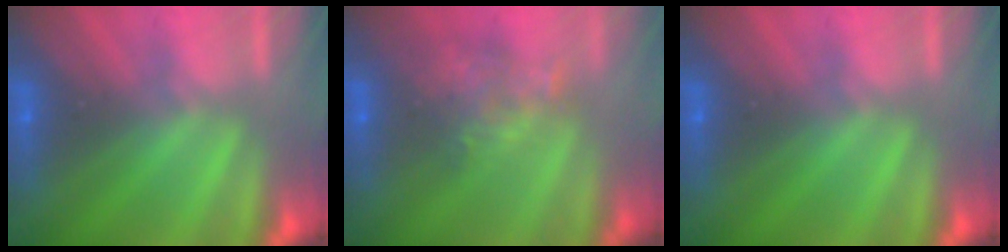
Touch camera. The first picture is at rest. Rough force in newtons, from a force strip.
{"total": 4.3}
{"total": 0.0}